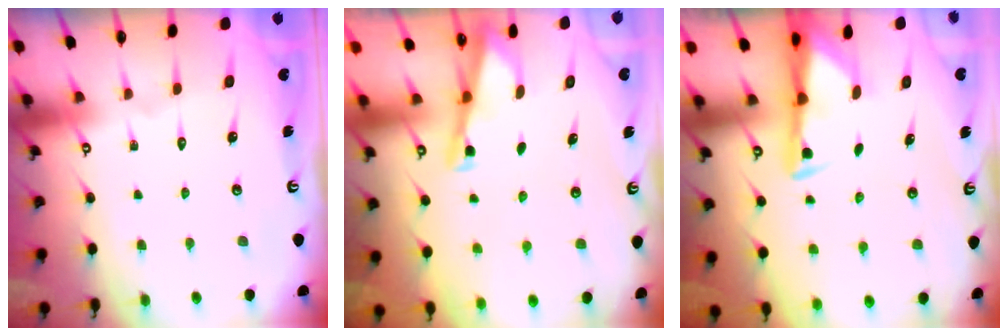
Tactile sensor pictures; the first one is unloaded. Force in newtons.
{"total": 2.7, "press": 2.7, "slide": 0.3}
{"total": 2.8, "press": 2.7, "slide": 0.6}